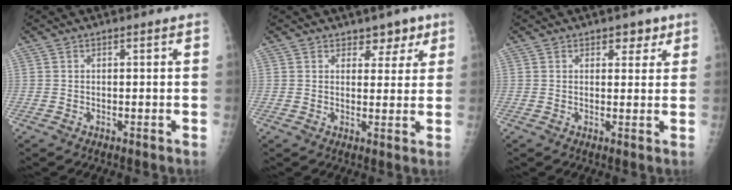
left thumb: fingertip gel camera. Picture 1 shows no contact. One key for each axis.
{"total": 4.3, "fx": 2.9, "fy": 2.7, "fz": 1.5, "tx": 0.013, "ty": -0.014, "tz": 0.038}
{"total": 3.3, "fx": 2.0, "fy": 2.0, "fz": 1.6, "tx": 0.005, "ty": -0.009, "tz": 0.025}